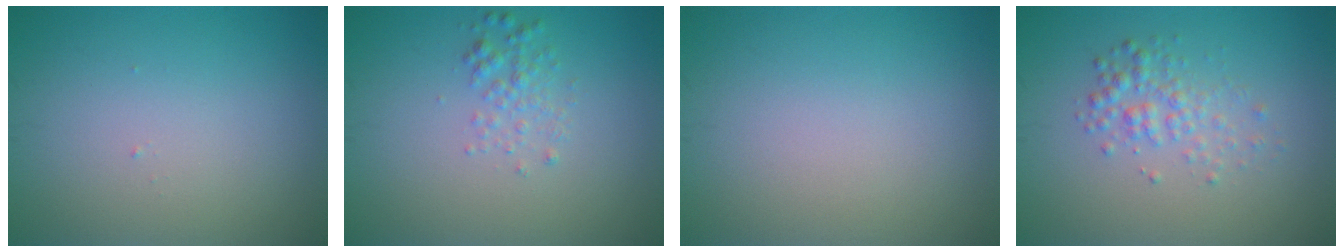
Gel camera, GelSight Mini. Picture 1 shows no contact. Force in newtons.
{"total": 1.6, "press": 1.6, "slide": 0.0}
{"total": 0.0}
{"total": 2.3, "press": 2.3, "slide": 0.1}